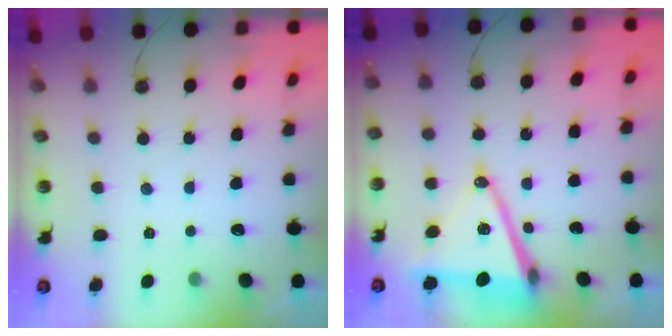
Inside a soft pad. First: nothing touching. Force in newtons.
{"total": 15.0, "press": 14.5, "slide": 3.9}